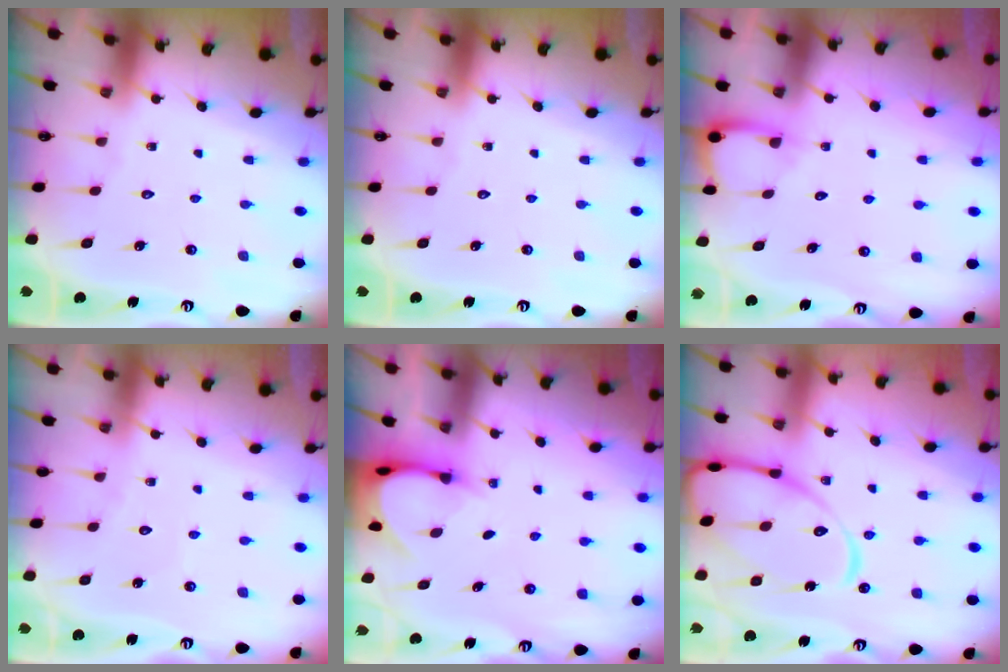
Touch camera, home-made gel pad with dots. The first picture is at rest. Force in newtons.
{"total": 0.0}
{"total": 4.5, "press": 4.4, "slide": 0.5}
{"total": 2.3, "press": 2.3, "slide": 0.2}
{"total": 3.9, "press": 3.9, "slide": 0.4}
{"total": 15.5, "press": 15.5, "slide": 1.2}